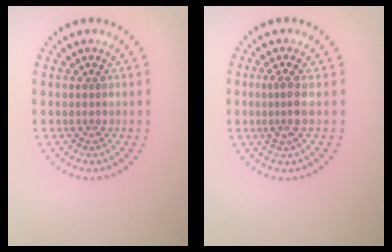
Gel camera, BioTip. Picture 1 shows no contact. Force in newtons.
{"total": 2.1, "press": 1.7, "slide": 1.2}